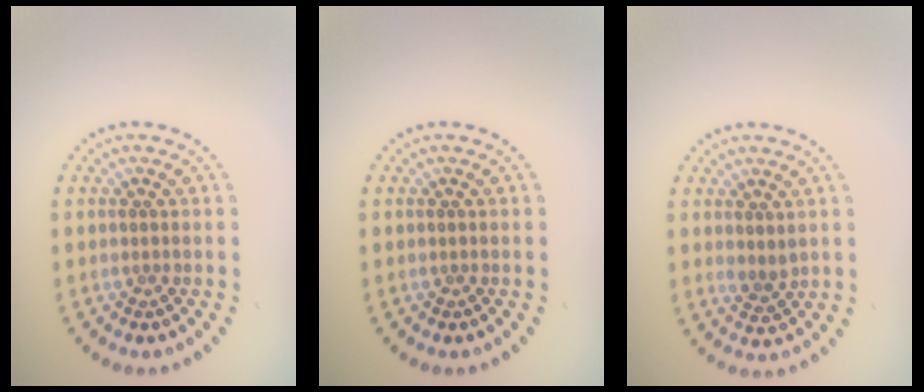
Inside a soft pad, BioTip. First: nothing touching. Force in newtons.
{"total": 0.0}
{"total": 1.3, "press": 1.1, "slide": 0.7}